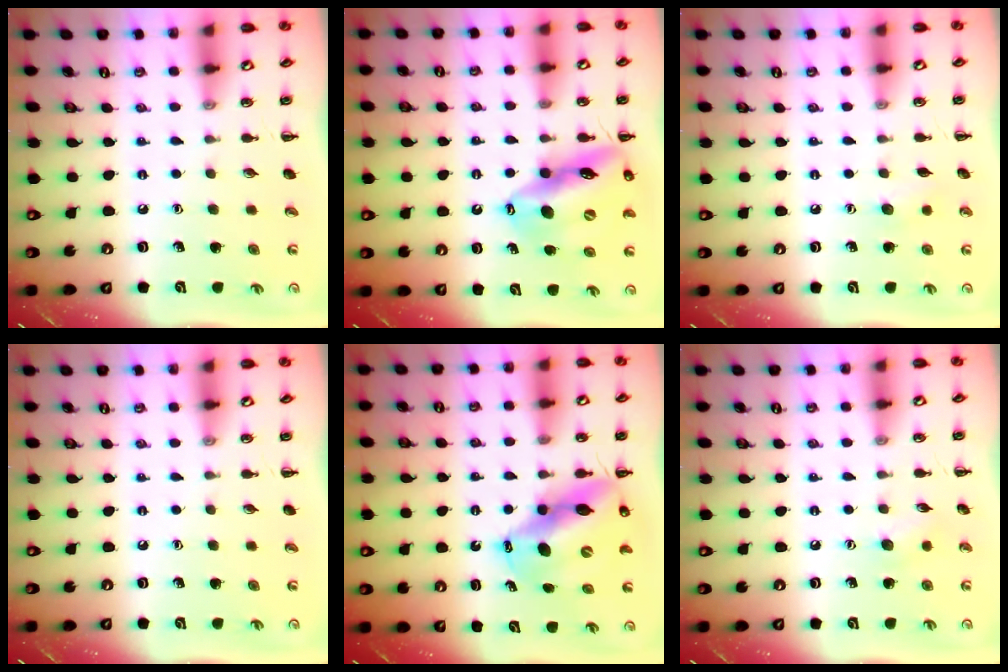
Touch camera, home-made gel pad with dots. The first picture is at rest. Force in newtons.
{"total": 17.5, "press": 17.1, "slide": 4.0}
{"total": 4.9, "press": 4.8, "slide": 1.1}
{"total": 0.0}
{"total": 14.1, "press": 13.6, "slide": 3.6}
{"total": 5.7, "press": 5.6, "slide": 1.3}